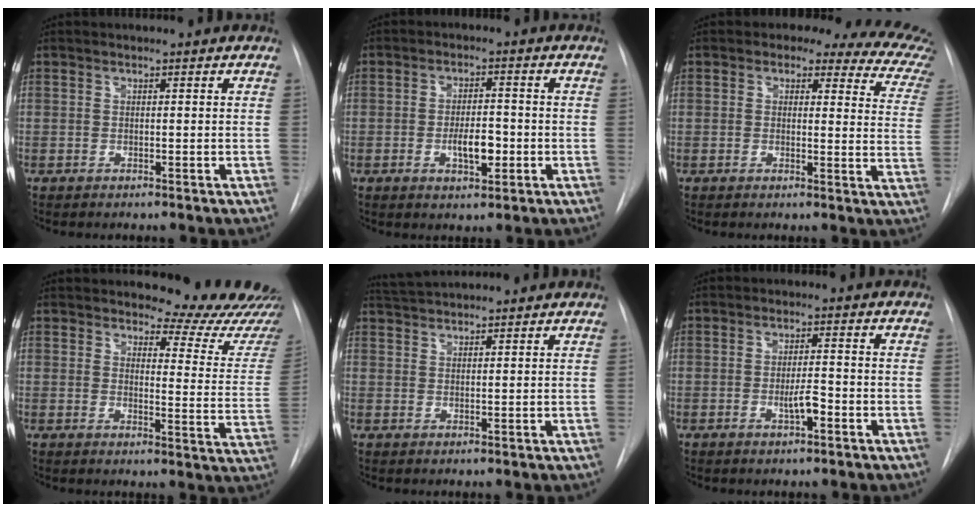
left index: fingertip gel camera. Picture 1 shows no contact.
{"total": 5.0, "force": [-1.4, 2.0, 4.4], "torque": [-0.070, 0.000, -0.019]}
{"total": 12.9, "force": [10.0, 4.6, 6.8], "torque": [-0.050, -0.015, 0.080]}
{"total": 12.9, "force": [12.7, 0.9, 2.1], "torque": [-0.006, -0.103, 0.128]}
{"total": 6.2, "force": [6.0, 0.1, 1.6], "torque": [-0.032, 0.037, 0.097]}
{"total": 3.0, "force": [-1.2, 0.6, 2.6], "torque": [-0.044, 0.001, -0.020]}